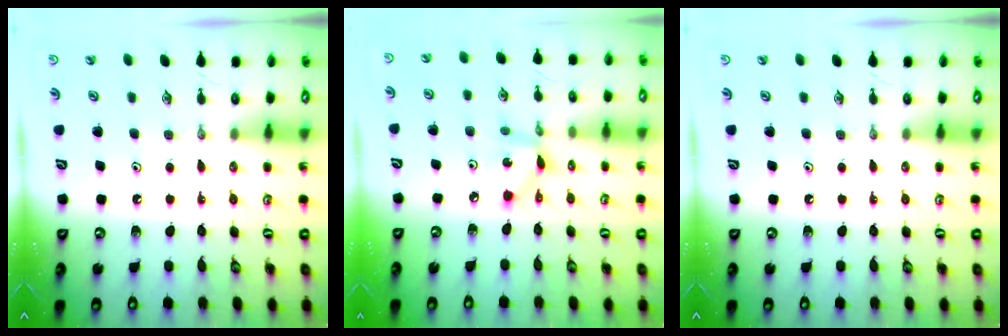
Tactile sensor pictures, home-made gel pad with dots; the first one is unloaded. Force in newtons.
{"total": 6.2, "press": 6.2, "slide": 0.2}
{"total": 0.0}